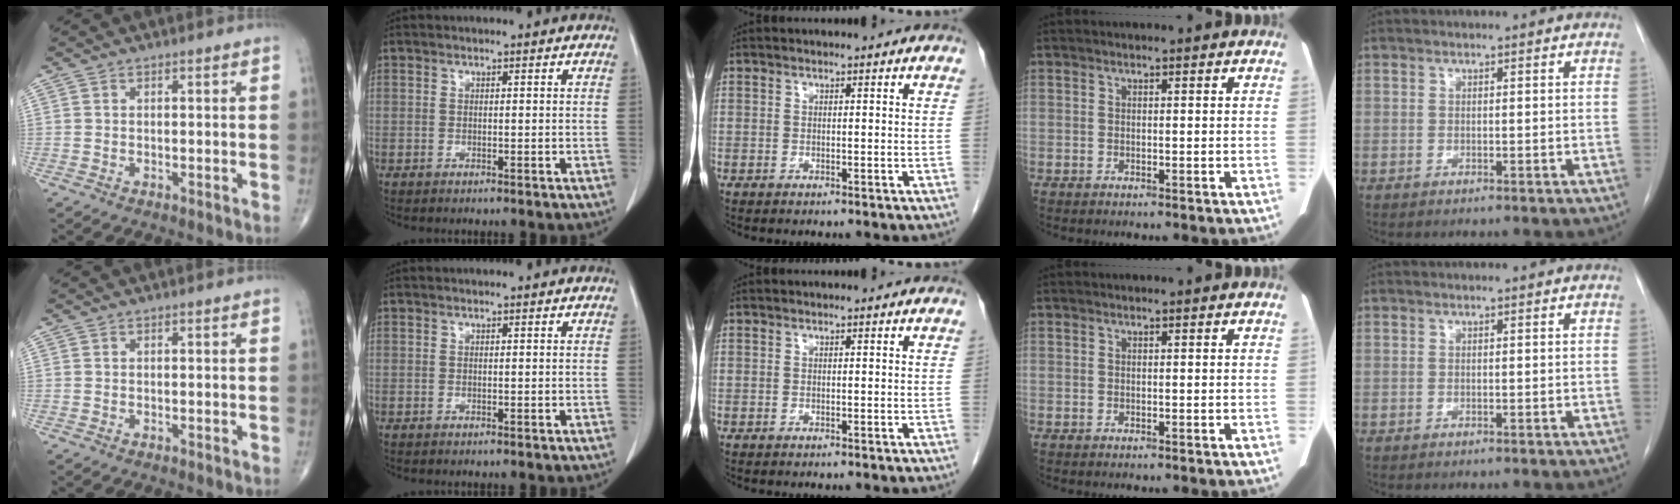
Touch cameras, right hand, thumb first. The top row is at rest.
{}